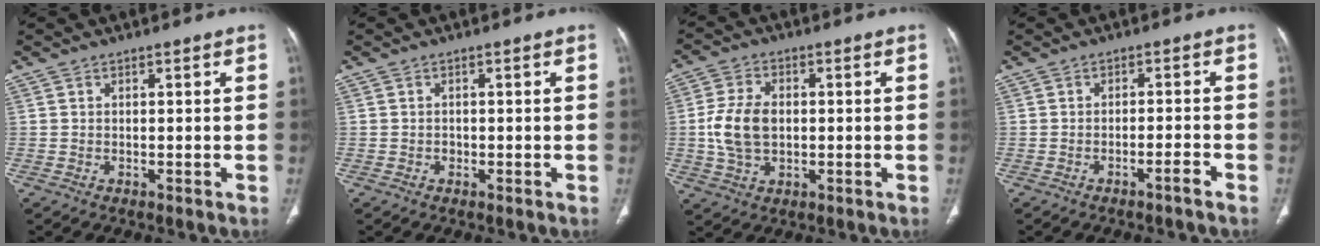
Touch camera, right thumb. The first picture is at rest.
{"total": 0.7, "force": [-0.3, 0.7, 0.2], "torque": [0.000, 0.004, -0.005]}
{"total": 9.1, "force": [-0.2, 6.1, 6.7], "torque": [-0.128, 0.006, -0.001]}
{"total": 2.3, "force": [-1.8, 0.0, 1.6], "torque": [-0.035, 0.016, -0.027]}